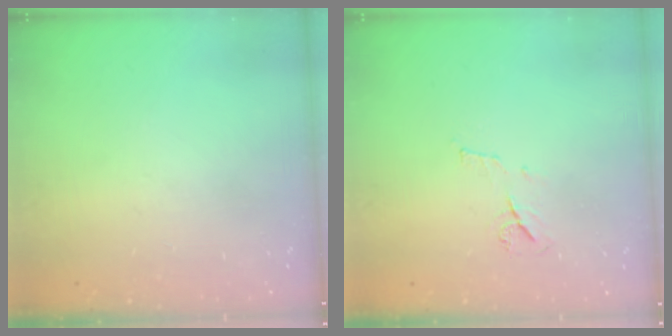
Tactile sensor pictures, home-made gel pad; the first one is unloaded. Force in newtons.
{"total": 6.5, "press": 6.5, "slide": 0.8}